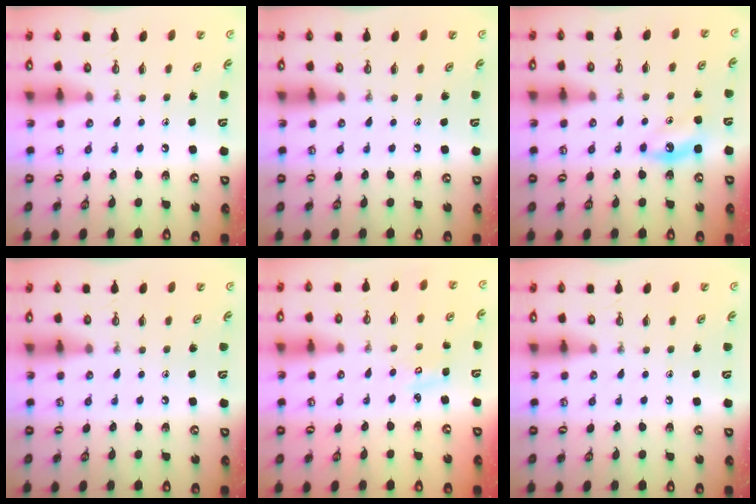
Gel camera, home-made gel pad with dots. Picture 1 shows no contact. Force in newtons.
{"total": 0.0}
{"total": 6.0, "press": 5.9, "slide": 0.8}
{"total": 0.0}
{"total": 3.8, "press": 3.8, "slide": 0.3}
{"total": 0.0}